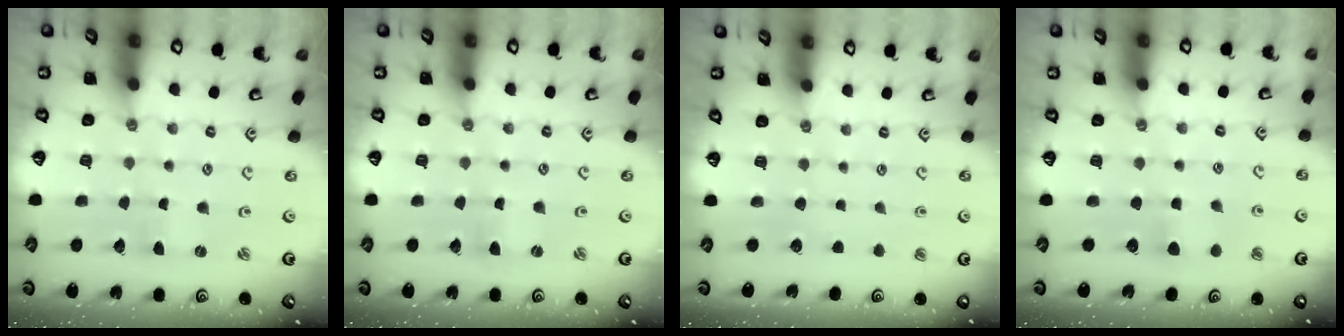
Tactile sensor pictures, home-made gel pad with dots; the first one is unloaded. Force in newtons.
{"total": 0.0}
{"total": 0.0}
{"total": 5.5, "press": 5.5, "slide": 0.6}